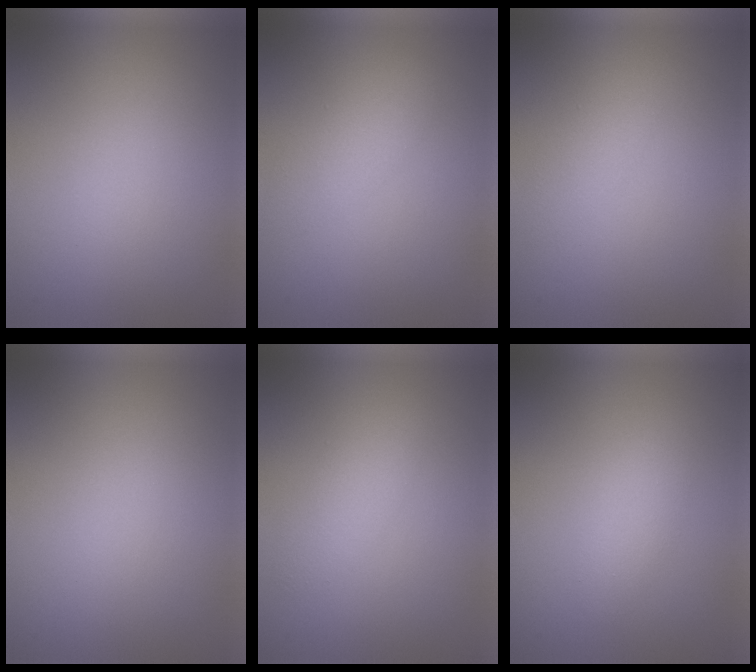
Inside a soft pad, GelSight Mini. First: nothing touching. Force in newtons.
{"total": 2.2, "press": 2.2, "slide": 0.1}
{"total": 1.4, "press": 1.4, "slide": 0.0}
{"total": 0.0}
{"total": 2.0, "press": 2.0, "slide": 0.0}
{"total": 1.7, "press": 1.7, "slide": 0.1}